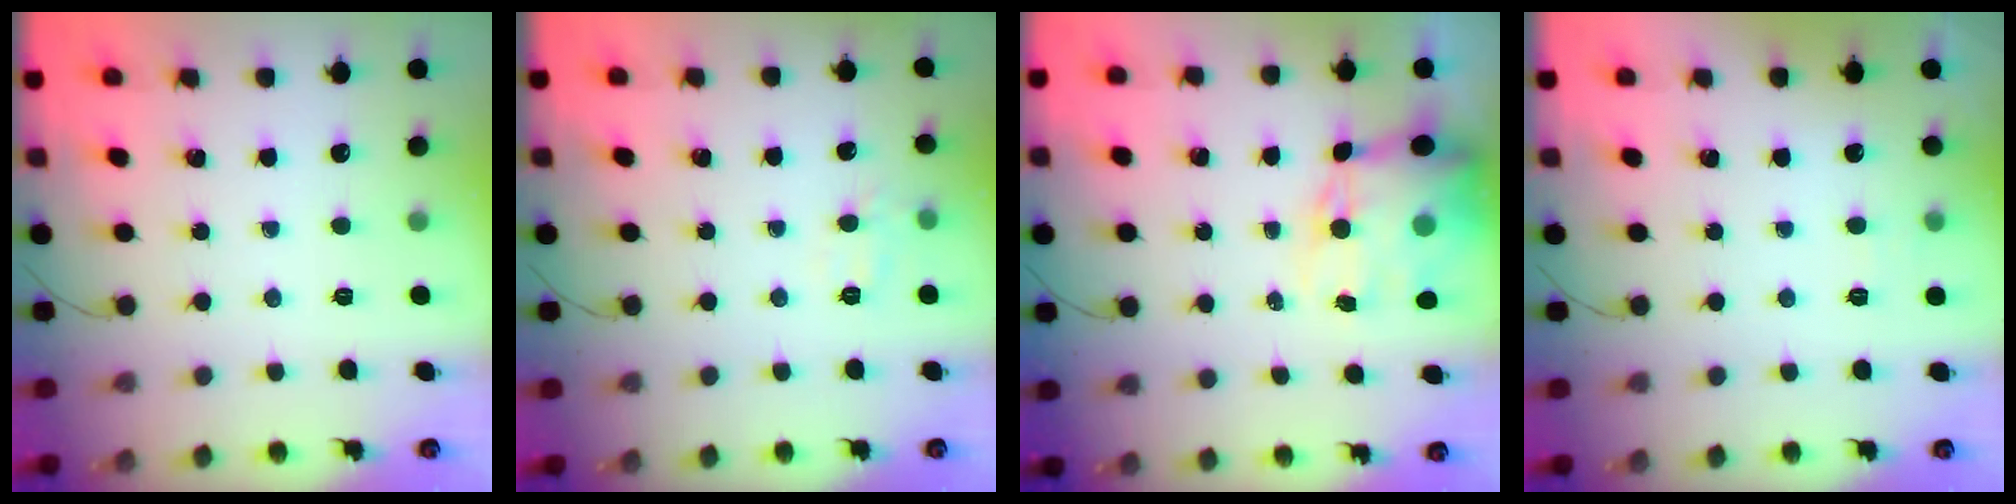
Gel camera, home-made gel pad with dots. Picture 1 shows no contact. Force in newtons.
{"total": 5.8, "press": 5.8, "slide": 1.1}
{"total": 15.0, "press": 14.6, "slide": 3.4}
{"total": 2.6, "press": 2.1, "slide": 1.5}